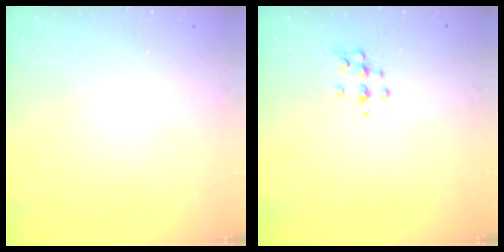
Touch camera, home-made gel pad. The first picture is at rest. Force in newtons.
{"total": 7.3, "press": 7.2, "slide": 1.2}